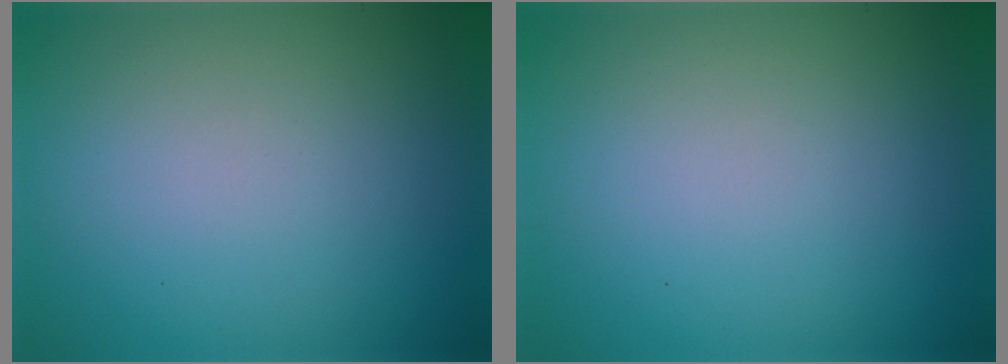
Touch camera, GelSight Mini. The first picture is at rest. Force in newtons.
{"total": 0.0}